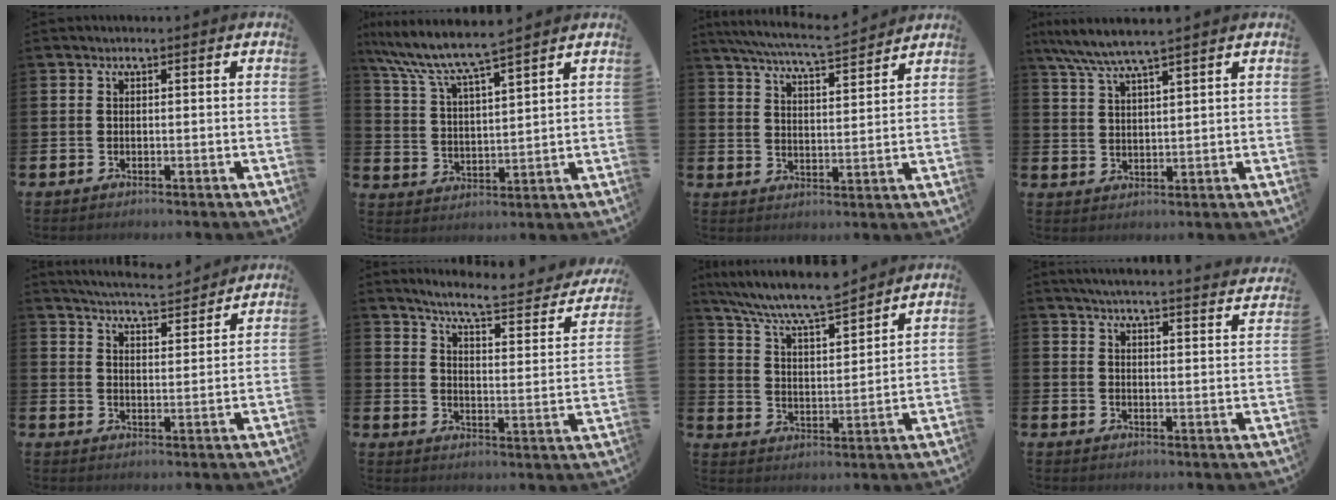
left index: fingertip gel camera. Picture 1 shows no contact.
{"total": 7.6, "force": [7.0, 0.2, 3.0], "torque": [-0.088, -0.039, 0.121]}
{"total": 6.5, "force": [6.3, 0.0, 1.8], "torque": [-0.059, -0.041, 0.111]}
{"total": 5.4, "force": [4.9, 0.0, 2.4], "torque": [-0.065, -0.017, 0.087]}
{"total": 5.7, "force": [5.6, 0.3, 1.0], "torque": [-0.032, -0.037, 0.097]}
{"total": 6.3, "force": [5.7, 0.4, 2.7], "torque": [-0.072, -0.045, 0.088]}
{"total": 8.3, "force": [7.9, 0.6, 2.6], "torque": [-0.084, -0.052, 0.140]}
{"total": 5.0, "force": [4.9, -0.2, 1.0], "torque": [-0.031, -0.037, 0.085]}